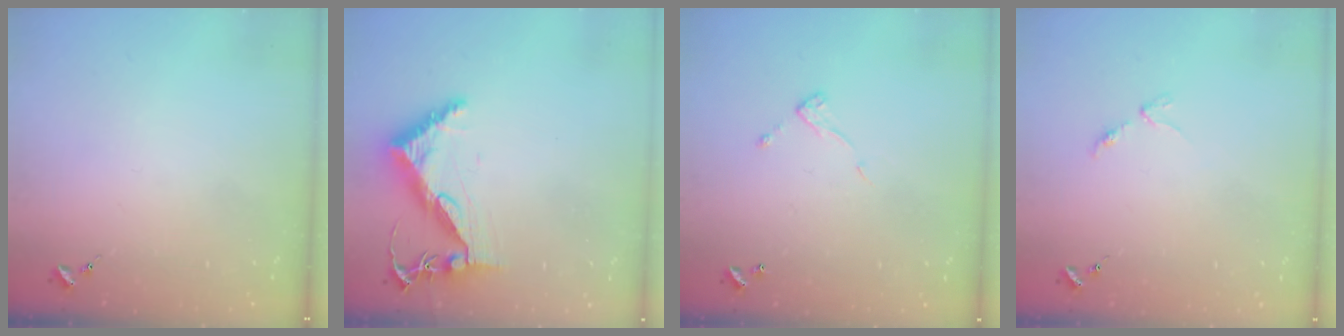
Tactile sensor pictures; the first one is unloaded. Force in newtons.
{"total": 8.3, "press": 8.2, "slide": 1.2}
{"total": 5.3, "press": 5.3, "slide": 0.2}
{"total": 2.8, "press": 2.8, "slide": 0.5}